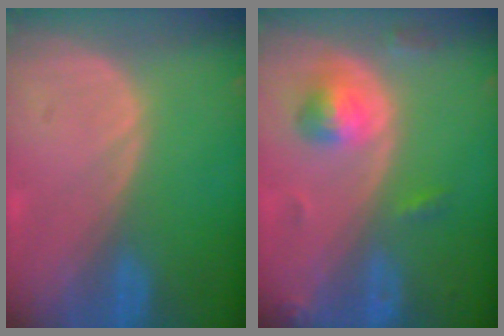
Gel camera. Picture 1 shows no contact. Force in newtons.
{"total": 4.8, "press": 4.8, "slide": 0.7}